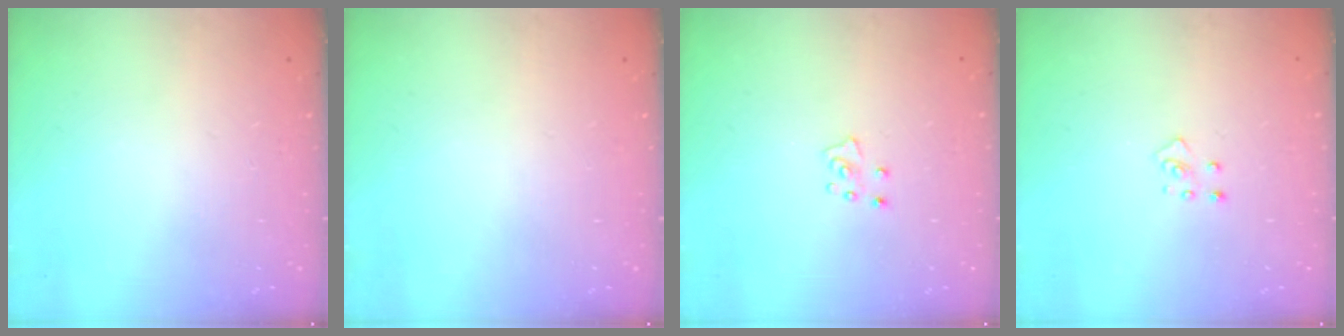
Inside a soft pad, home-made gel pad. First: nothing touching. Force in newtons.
{"total": 0.0}
{"total": 5.0, "press": 5.0, "slide": 0.3}
{"total": 2.8, "press": 2.8, "slide": 0.3}